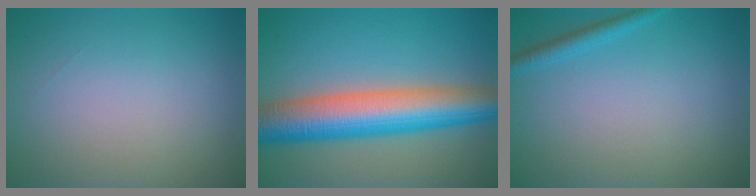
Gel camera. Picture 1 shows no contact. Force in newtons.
{"total": 10.1, "press": 10.1, "slide": 0.3}
{"total": 1.5, "press": 1.5, "slide": 0.1}